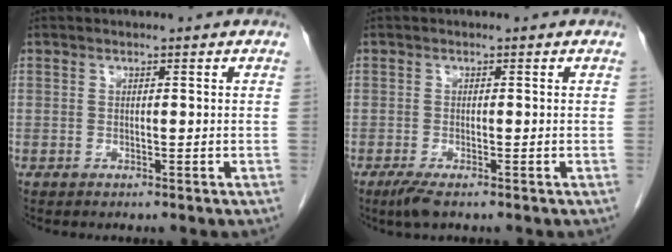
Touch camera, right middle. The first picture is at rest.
{"total": 2.4, "force": [-1.6, 0.3, 1.8], "torque": [-0.040, -0.007, -0.033]}